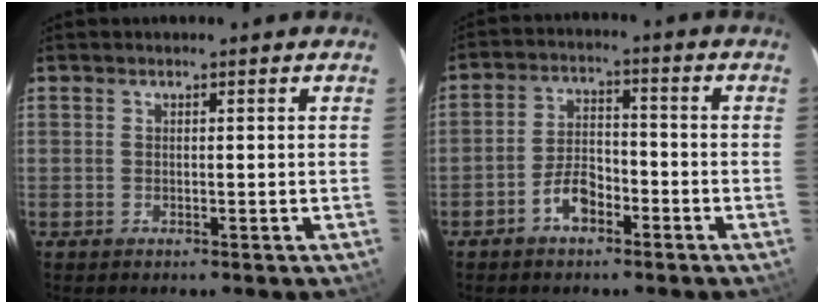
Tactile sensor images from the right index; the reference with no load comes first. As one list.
[{"total": 5.9, "force": [-3.6, 3.0, 3.5], "torque": [-0.075, 0.016, -0.062]}]